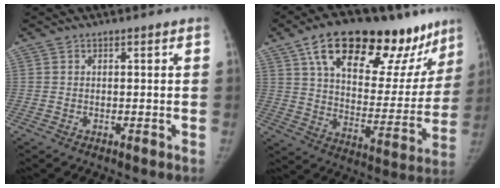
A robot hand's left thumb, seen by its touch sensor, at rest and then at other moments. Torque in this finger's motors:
{"motor_torque": [2.19, 2.07, 1.28, -1.50, 0.48]}